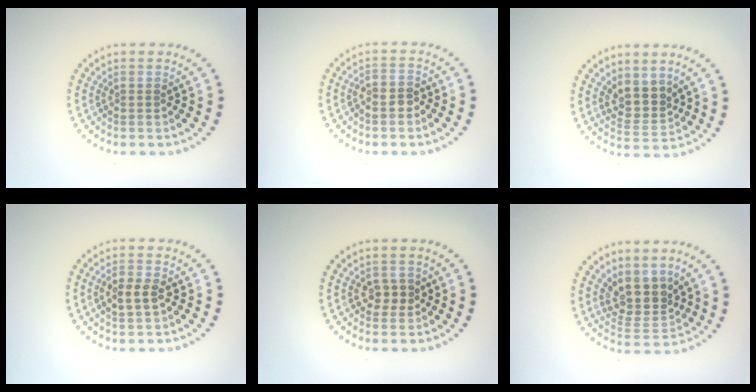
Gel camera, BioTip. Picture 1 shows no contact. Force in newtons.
{"total": 1.6, "press": 1.4, "slide": 0.8}
{"total": 2.9, "press": 2.4, "slide": 1.6}
{"total": 2.4, "press": 2.4, "slide": 0.3}
{"total": 1.8, "press": 1.8, "slide": 0.3}
{"total": 3.9, "press": 3.1, "slide": 2.3}